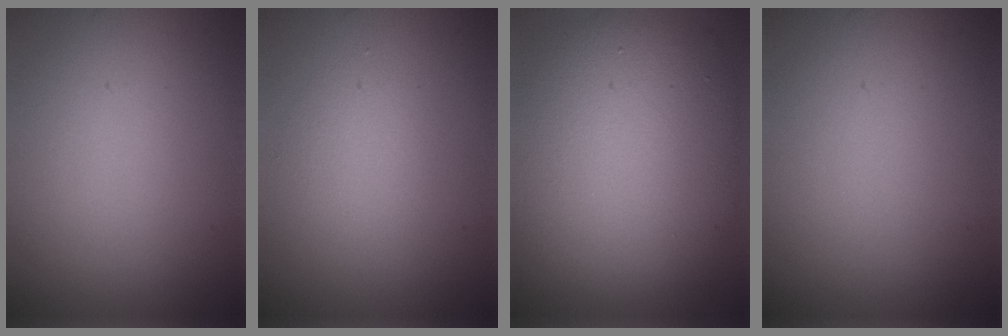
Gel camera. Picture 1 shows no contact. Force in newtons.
{"total": 1.9, "press": 1.9, "slide": 0.1}
{"total": 11.1, "press": 11.1, "slide": 0.8}
{"total": 0.0}